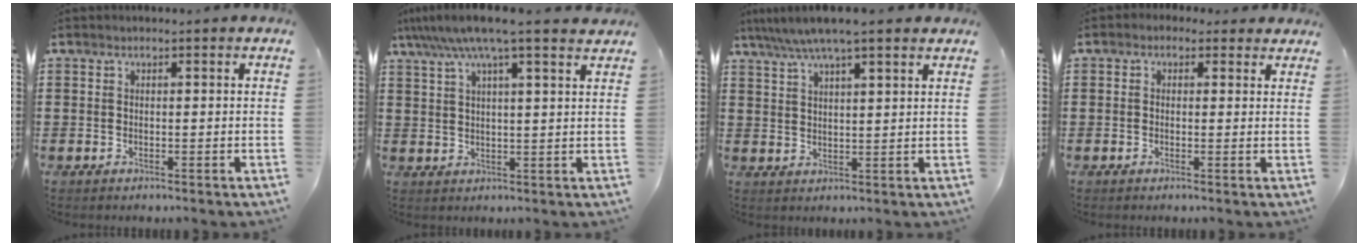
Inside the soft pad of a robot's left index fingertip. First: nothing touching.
{"total": 7.4, "force": [5.6, 0.1, 4.8], "torque": [-0.109, -0.014, 0.097]}
{"total": 5.8, "force": [4.7, 0.2, 3.5], "torque": [-0.078, -0.012, 0.081]}
{"total": 1.2, "force": [0.5, 1.0, 0.4], "torque": [-0.012, 0.007, 0.007]}